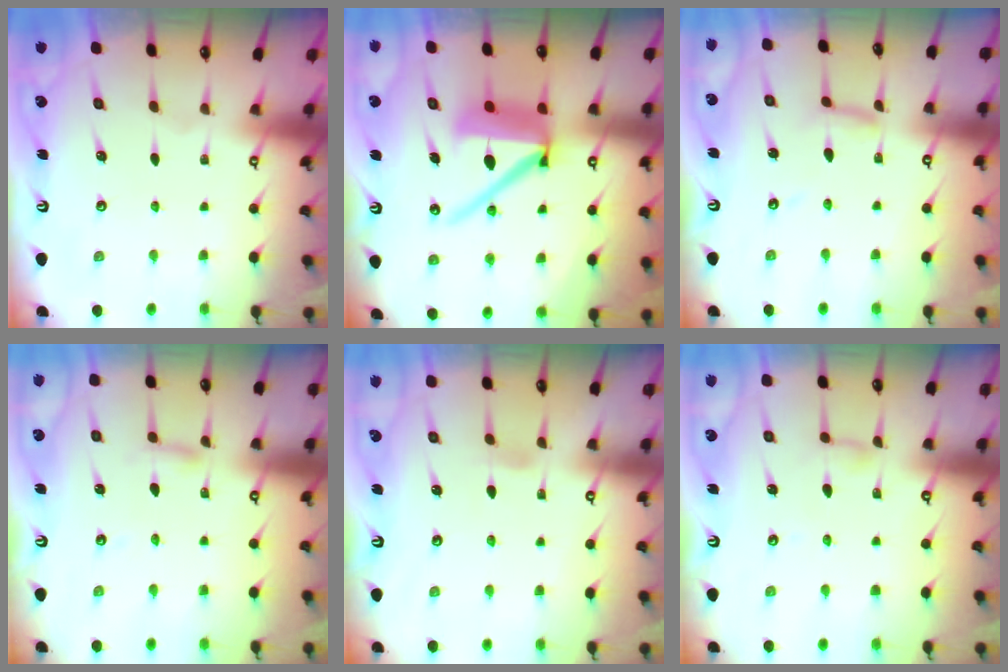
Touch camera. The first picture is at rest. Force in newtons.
{"total": 13.2, "press": 13.1, "slide": 1.6}
{"total": 5.2, "press": 5.2, "slide": 0.5}
{"total": 2.7, "press": 2.7, "slide": 0.3}
{"total": 4.1, "press": 4.1, "slide": 0.5}
{"total": 3.6, "press": 3.6, "slide": 0.4}